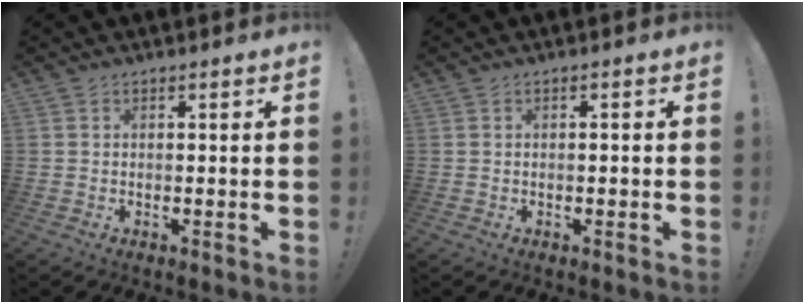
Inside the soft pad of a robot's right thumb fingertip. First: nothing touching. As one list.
[{"total": 0.7, "force": [-0.5, -0.1, 0.5], "torque": [-0.008, 0.001, -0.010]}]